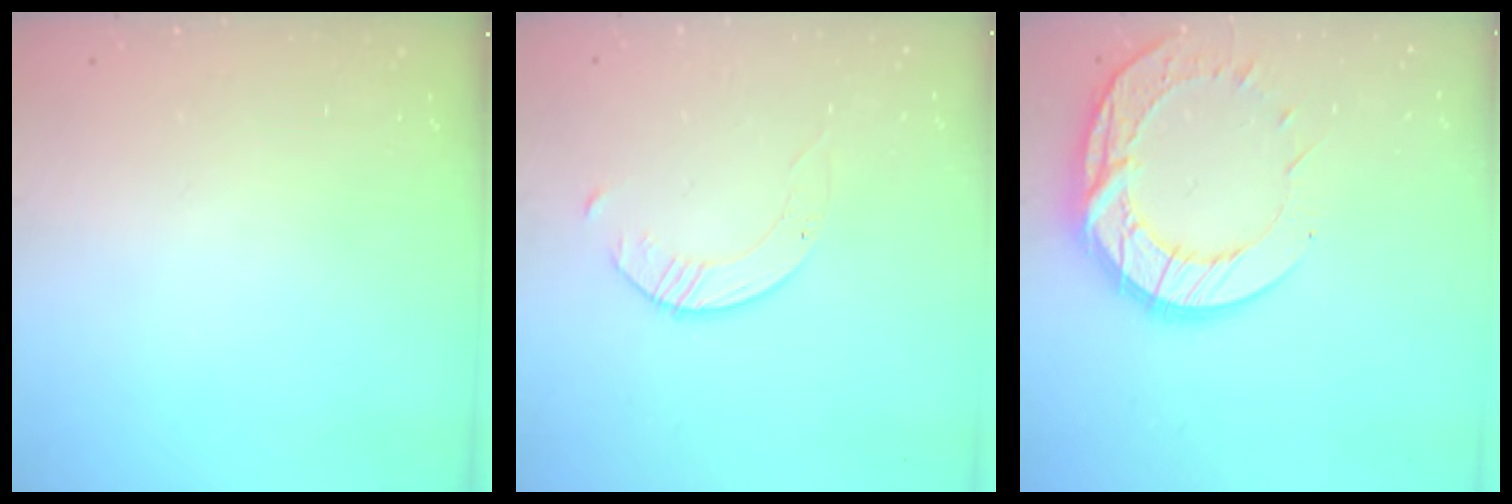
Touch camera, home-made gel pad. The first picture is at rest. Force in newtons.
{"total": 2.6, "press": 2.6, "slide": 0.3}
{"total": 15.6, "press": 15.6, "slide": 1.2}